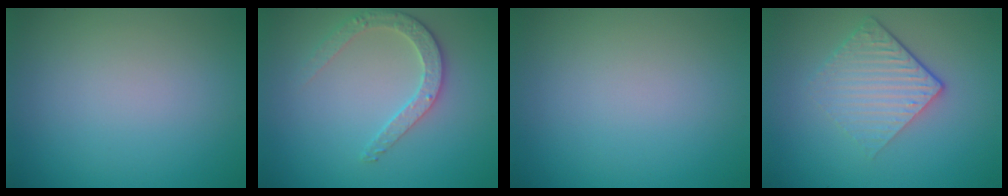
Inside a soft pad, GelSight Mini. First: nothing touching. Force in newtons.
{"total": 2.7, "press": 2.6, "slide": 0.7}
{"total": 0.0}
{"total": 4.5, "press": 3.0, "slide": 3.3}